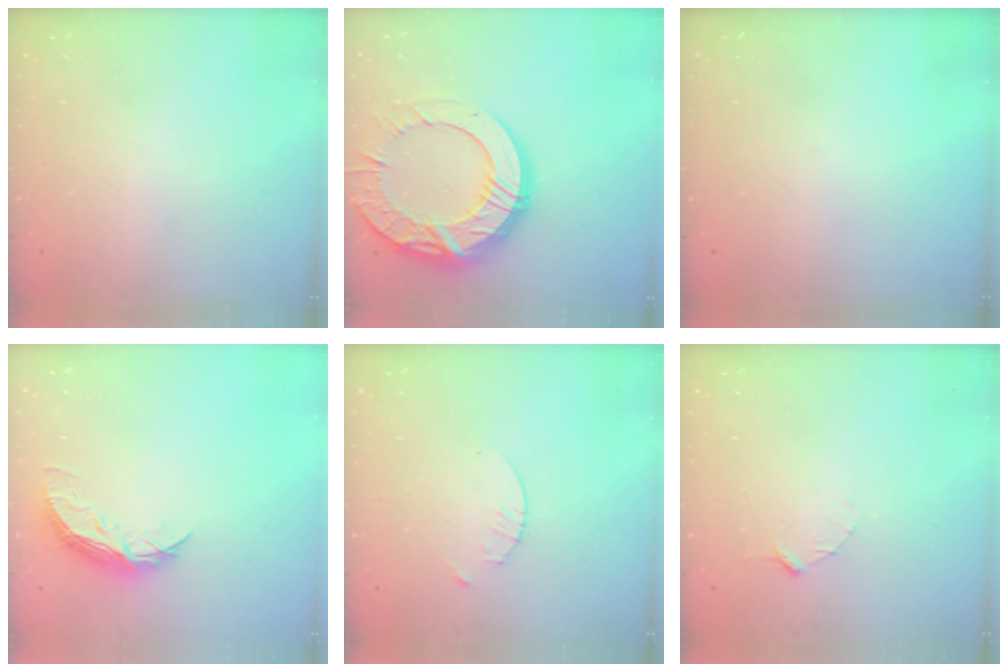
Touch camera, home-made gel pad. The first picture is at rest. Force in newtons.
{"total": 22.7, "press": 22.7, "slide": 1.8}
{"total": 0.0}
{"total": 7.9, "press": 7.8, "slide": 0.6}
{"total": 1.7, "press": 1.6, "slide": 0.2}
{"total": 2.9, "press": 2.9, "slide": 0.3}